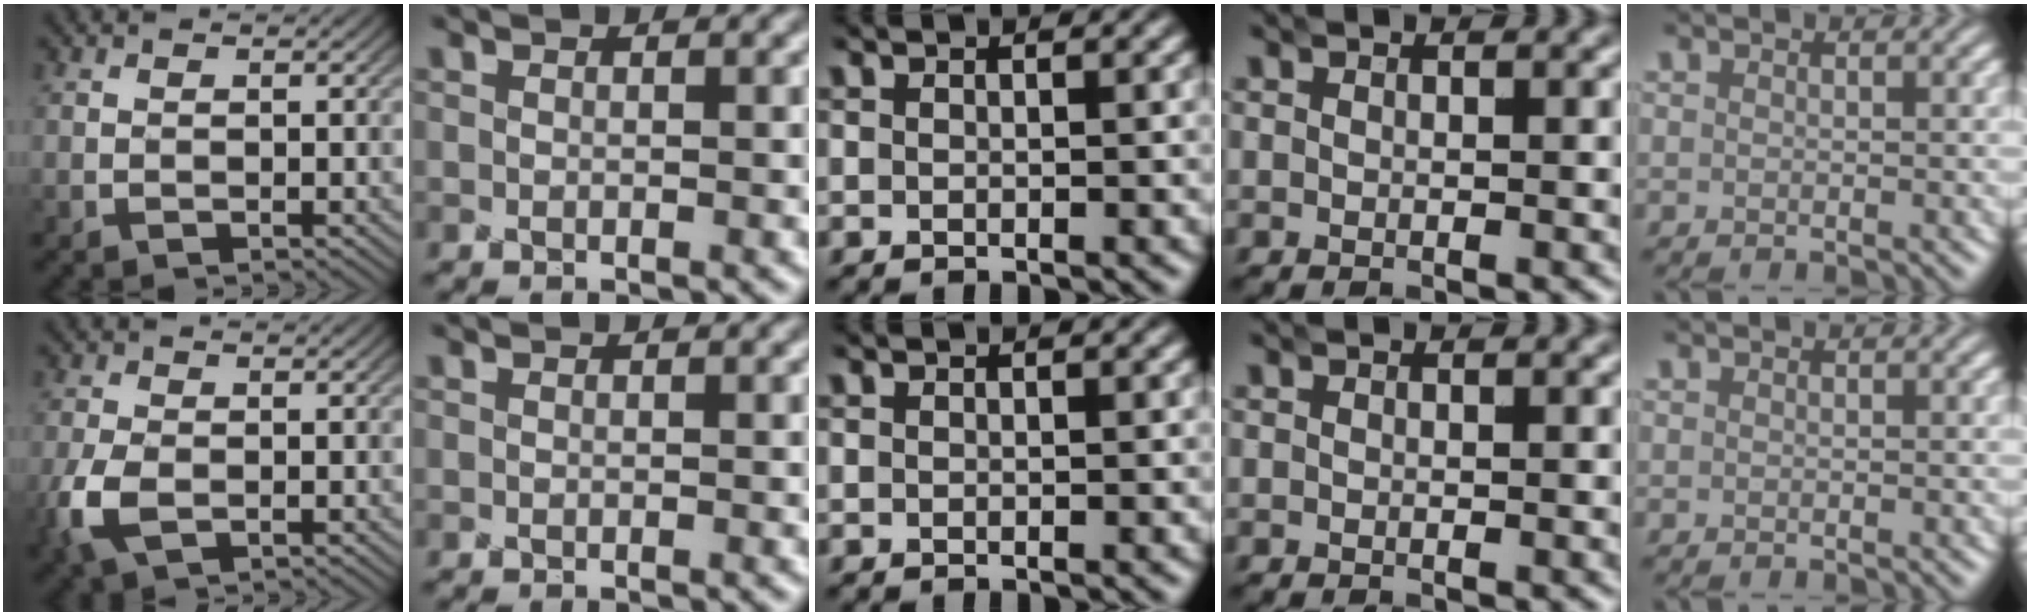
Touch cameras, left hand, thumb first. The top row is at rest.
{"thumb": {"total": 5.4, "force": [-1.7, 3.5, 3.8], "torque": [-0.111, -0.004, -0.039]}}